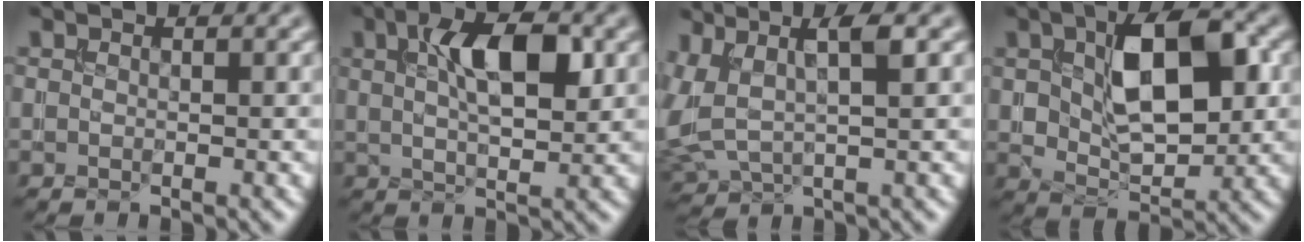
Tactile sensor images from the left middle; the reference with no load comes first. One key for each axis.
{"total": 7.4, "fx": 2.5, "fy": 3.0, "fz": 6.3, "tx": -0.104, "ty": 0.007, "tz": 0.039}
{"total": 6.2, "fx": 1.9, "fy": 2.8, "fz": 5.2, "tx": -0.113, "ty": 0.005, "tz": 0.043}
{"total": 9.3, "fx": 1.7, "fy": 5.1, "fz": 7.6, "tx": -0.136, "ty": 0.004, "tz": 0.030}